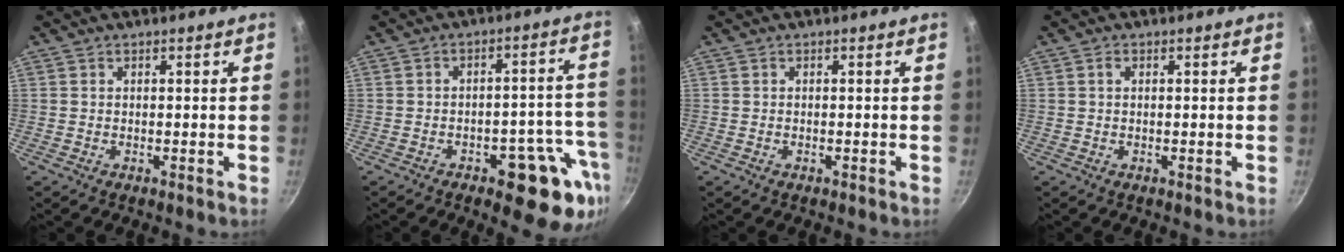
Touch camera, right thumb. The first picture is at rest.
{"total": 14.0, "force": [-6.7, 6.2, 10.7], "torque": [-0.077, 0.046, -0.082]}
{"total": 0.0}
{"total": 0.7, "force": [0.1, 0.5, 0.5], "torque": [-0.009, 0.003, 0.002]}